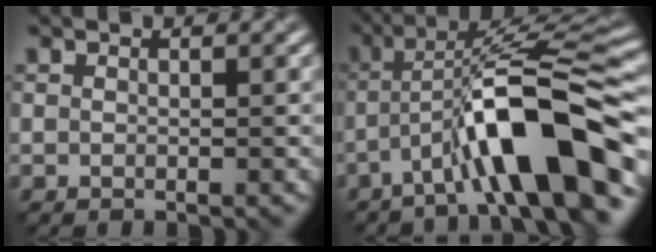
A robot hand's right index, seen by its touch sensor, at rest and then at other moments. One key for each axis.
{"total": 10.9, "fx": -4.6, "fy": 2.1, "fz": 9.7, "tx": -0.147, "ty": 0.020, "tz": -0.080}